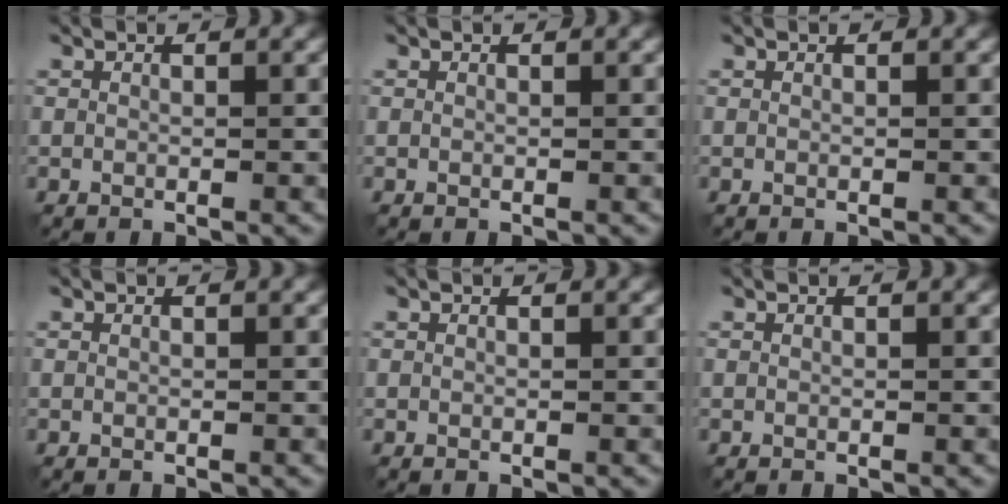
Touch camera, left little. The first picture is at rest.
{"total": 0.0}
{"total": 0.0}
{"total": 0.0}
{"total": 0.0}
{"total": 0.0}